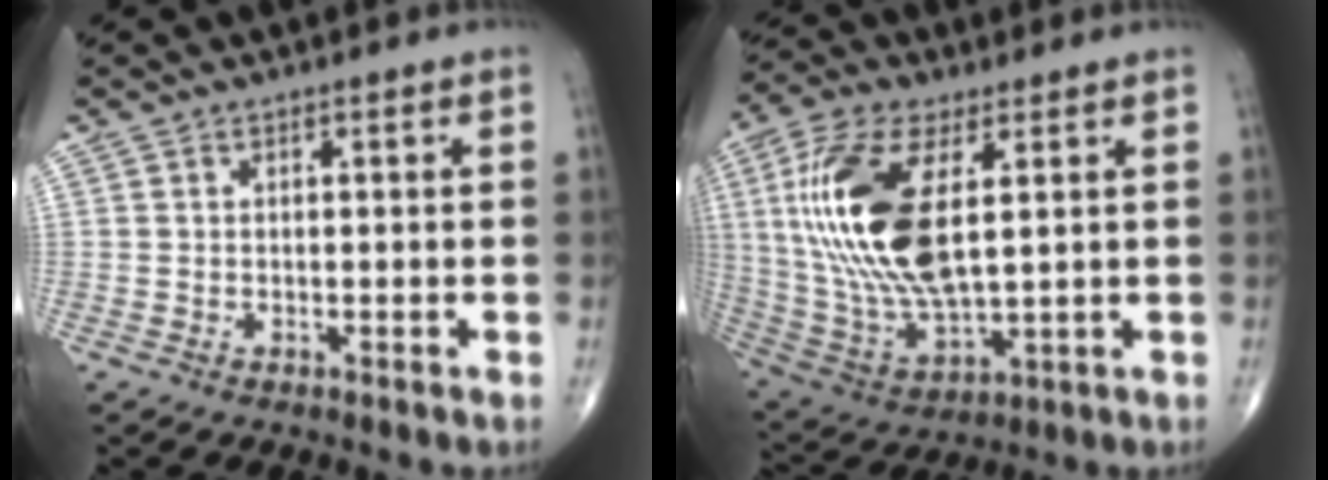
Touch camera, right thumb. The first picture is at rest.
{"total": 20.8, "force": [4.0, 9.2, 18.2], "torque": [-0.385, -0.018, 0.079]}